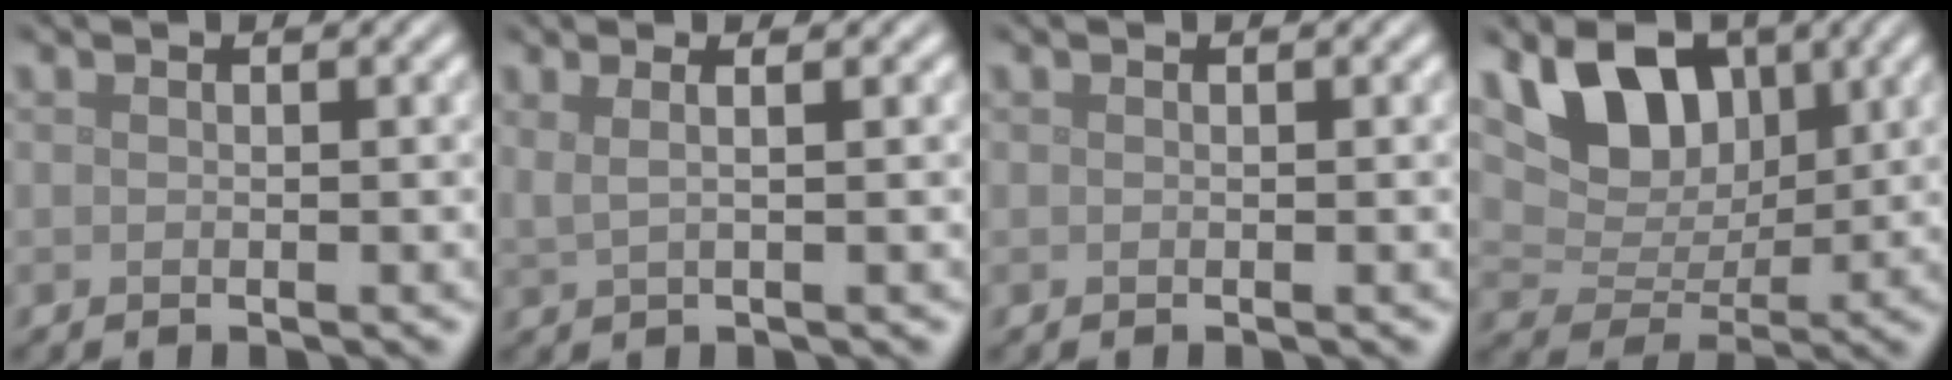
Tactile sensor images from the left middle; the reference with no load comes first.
{"total": 2.8, "force": [1.3, 1.3, 2.1], "torque": [-0.026, 0.008, -0.009]}
{"total": 0.0}
{"total": 6.4, "force": [2.6, 4.3, 4.0], "torque": [-0.075, -0.006, 0.037]}